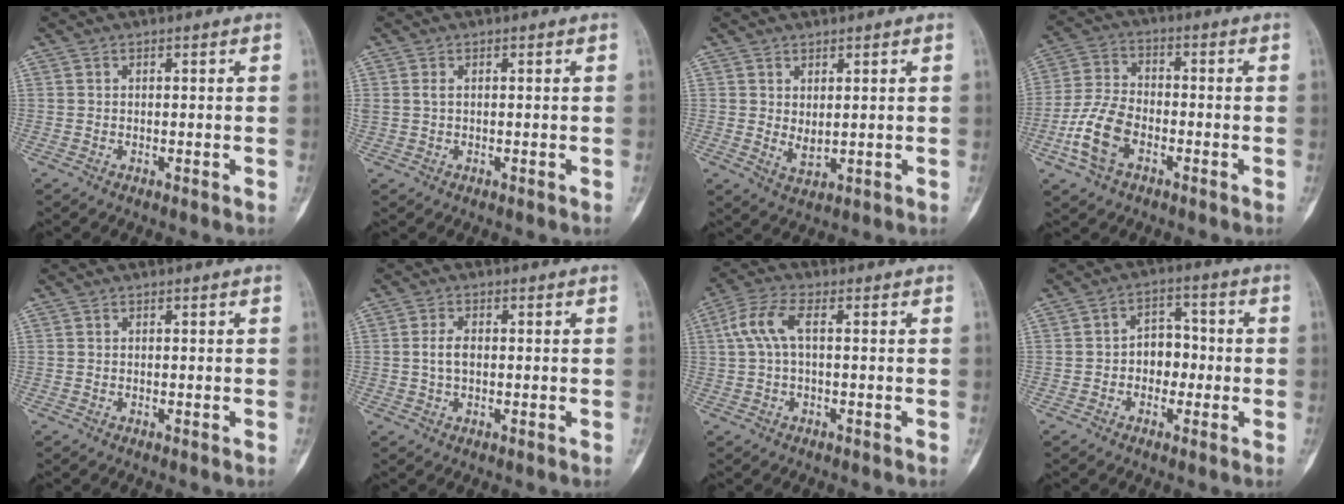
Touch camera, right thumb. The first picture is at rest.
{"total": 1.2, "force": [0.4, 0.7, 1.0], "torque": [-0.027, 0.005, 0.012]}
{"total": 2.9, "force": [0.7, 1.5, 2.3], "torque": [-0.035, -0.013, 0.019]}
{"total": 10.3, "force": [-4.1, 6.2, 7.2], "torque": [-0.149, 0.024, -0.082]}
{"total": 0.0}
{"total": 3.1, "force": [0.0, 1.8, 2.5], "torque": [-0.048, 0.006, -0.002]}
{"total": 6.2, "force": [0.9, 2.4, 5.6], "torque": [-0.139, 0.023, 0.014]}
{"total": 6.1, "force": [-1.0, 4.7, 3.8], "torque": [-0.019, 0.025, -0.027]}